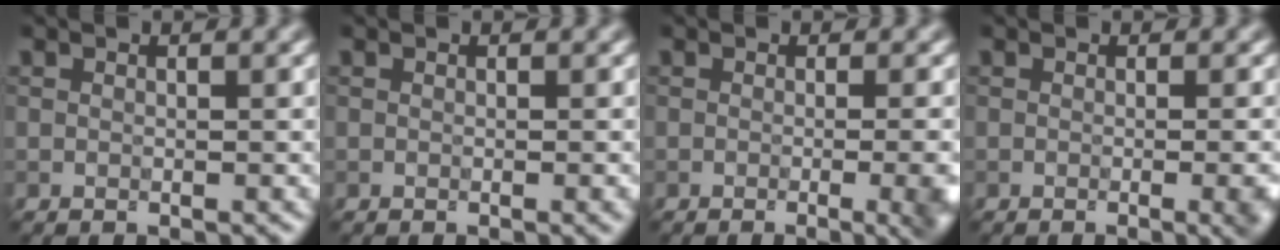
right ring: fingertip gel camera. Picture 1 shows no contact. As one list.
[{"total": 0.9, "force": [-0.1, 0.3, 0.8], "torque": [-0.001, -0.003, -0.003]}, {"total": 7.3, "force": [-1.1, 3.4, 6.4], "torque": [-0.007, 0.017, -0.010]}, {"total": 3.4, "force": [-0.7, 1.3, 3.1], "torque": [-0.005, 0.007, -0.005]}]